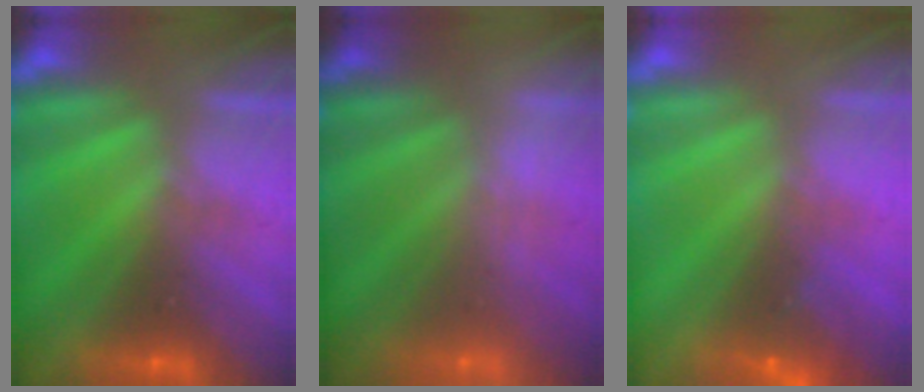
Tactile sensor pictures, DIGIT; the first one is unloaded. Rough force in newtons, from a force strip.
{"total": 1.9}
{"total": 3.5}